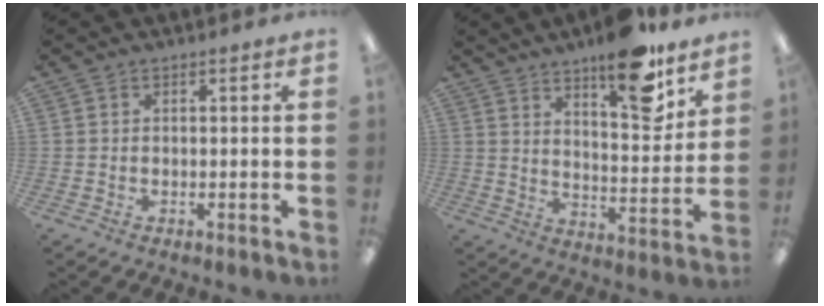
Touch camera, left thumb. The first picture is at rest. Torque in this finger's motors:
{"motor_torque": [1.67, 0.71, 1.70, -1.01, 0.08]}